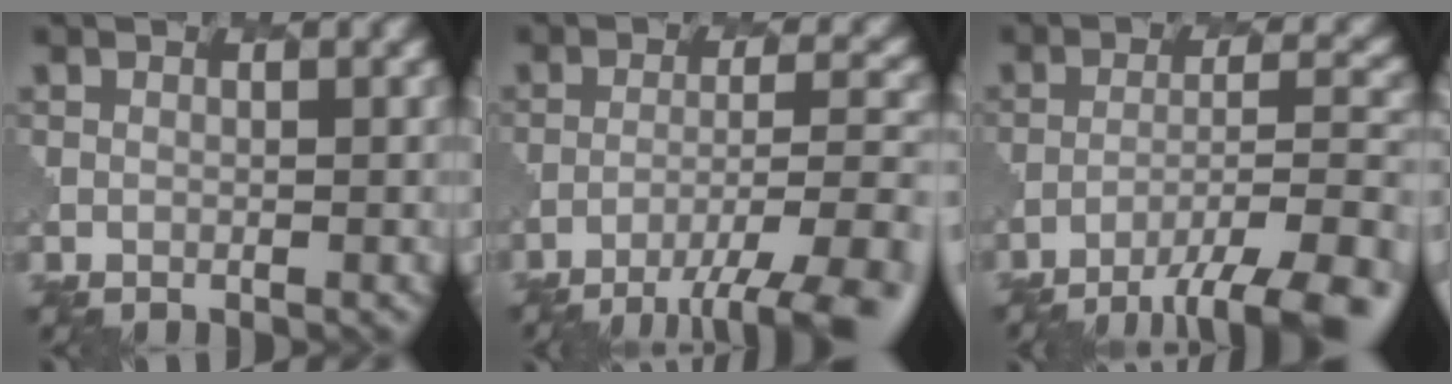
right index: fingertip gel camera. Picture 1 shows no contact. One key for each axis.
{"total": 9.5, "fx": -6.7, "fy": 1.9, "fz": 6.4, "tx": -0.099, "ty": -0.007, "tz": -0.088}
{"total": 10.5, "fx": -7.7, "fy": 2.2, "fz": 6.8, "tx": -0.103, "ty": -0.003, "tz": -0.103}